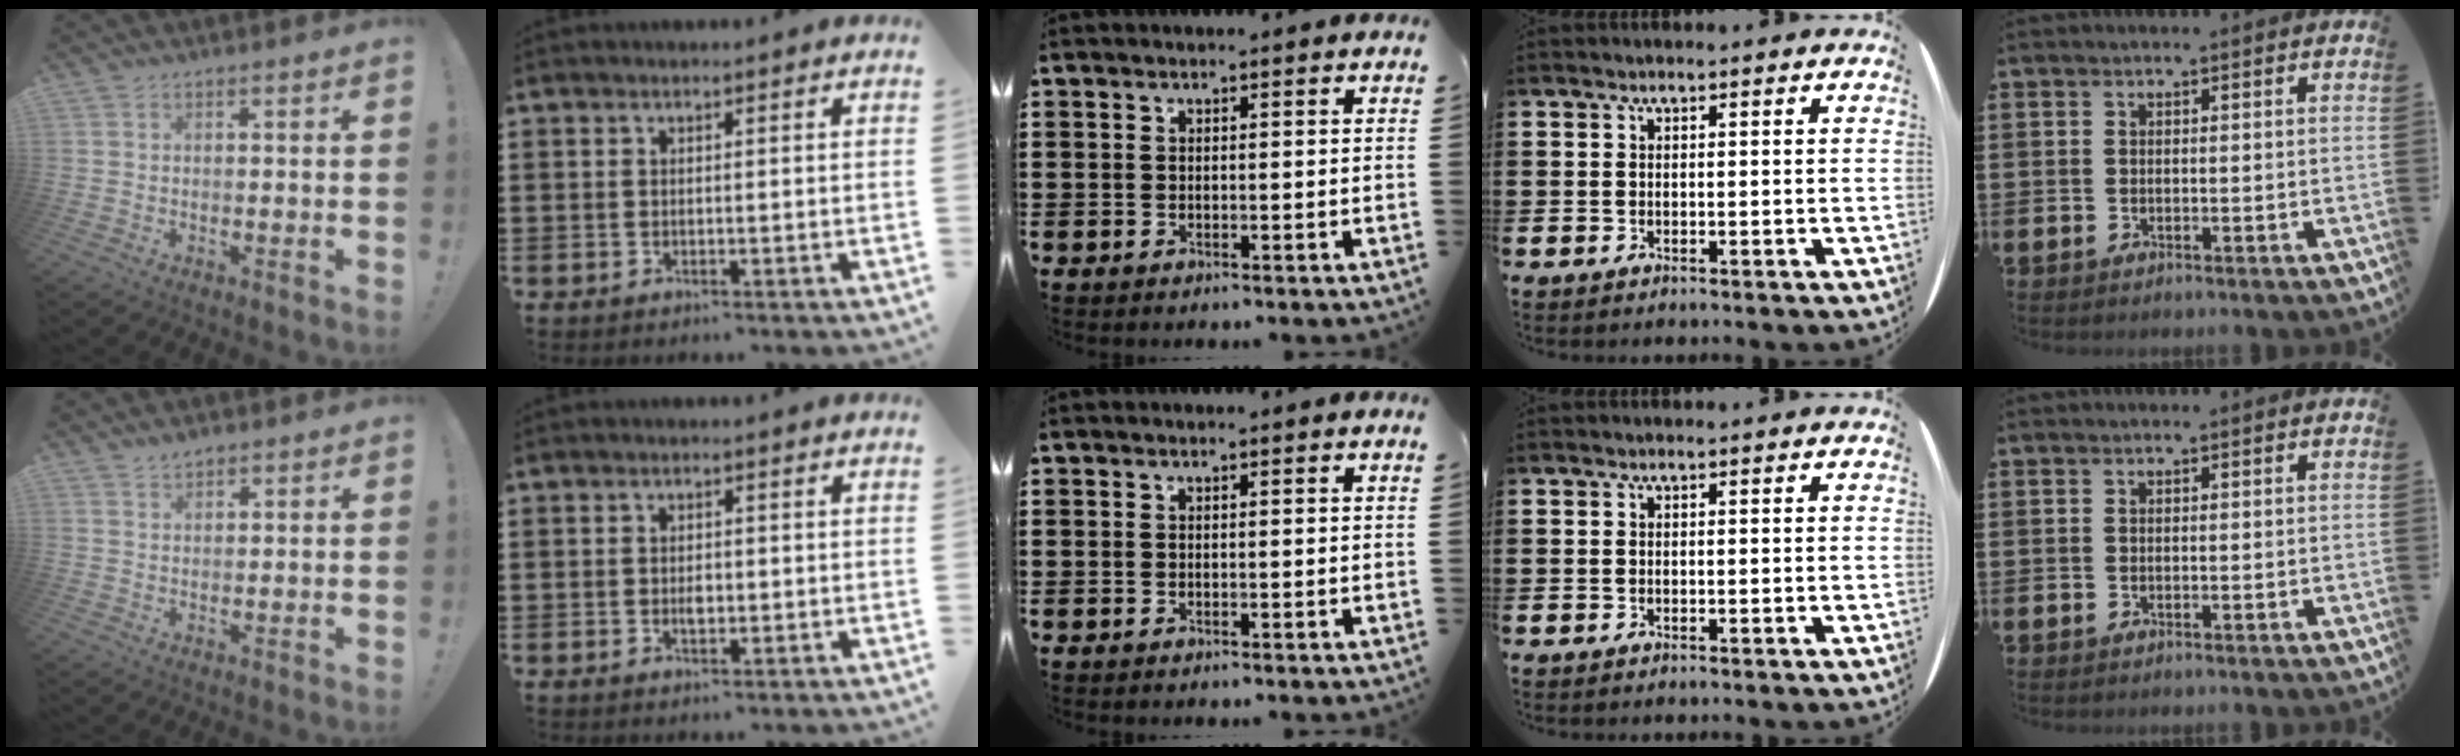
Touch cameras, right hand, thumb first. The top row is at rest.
{"thumb": {"total": 2.2, "force": [1.9, 0.9, 0.5], "torque": [0.003, -0.013, 0.033]}, "index": {"total": 1.8, "force": [-0.2, 0.9, 1.5], "torque": [-0.030, 0.000, -0.003]}}